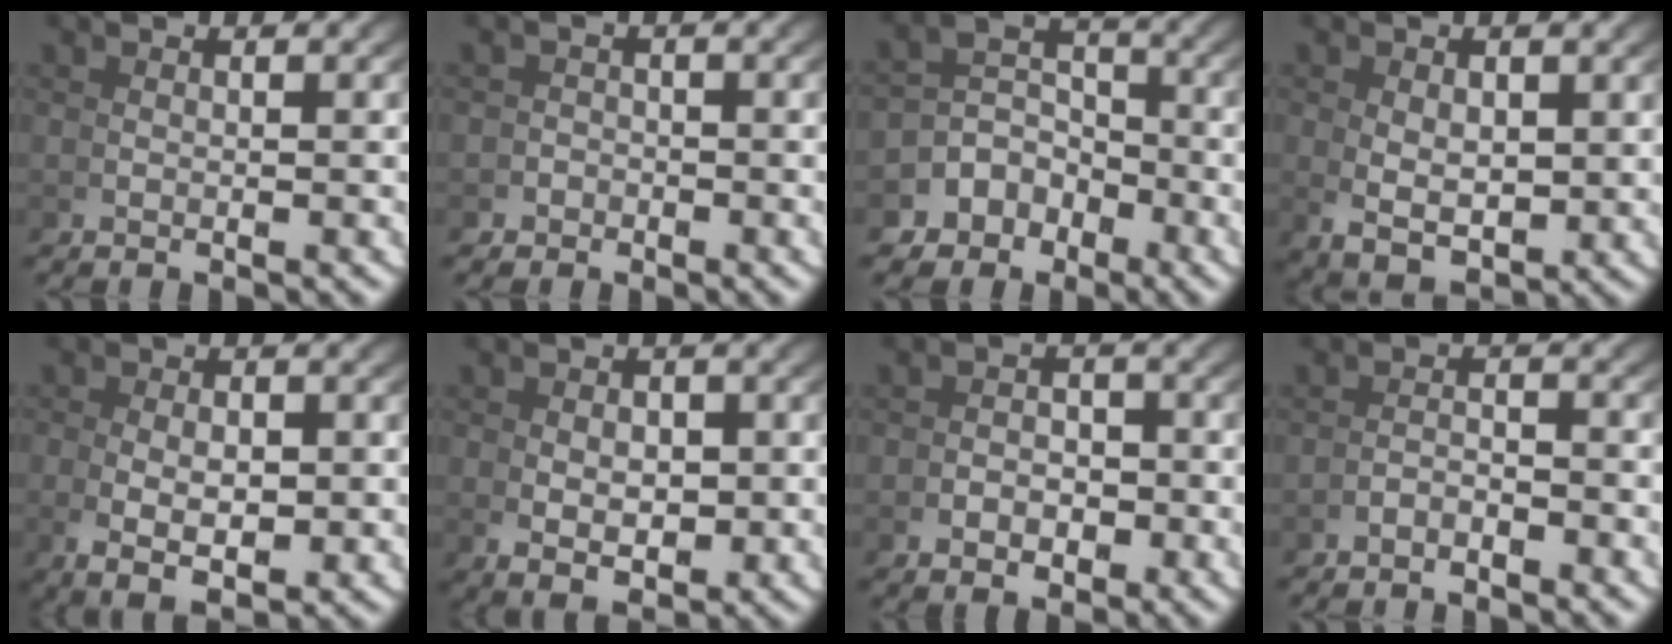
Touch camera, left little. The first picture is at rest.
{"total": 1.5, "force": [-1.3, 0.6, -0.7], "torque": [0.022, -0.005, -0.024]}
{"total": 7.0, "force": [-2.0, 6.0, 3.0], "torque": [-0.055, -0.017, -0.039]}
{"total": 4.4, "force": [-0.9, 2.7, 3.4], "torque": [-0.074, -0.036, 0.011]}
{"total": 5.2, "force": [-1.1, 2.8, 4.3], "torque": [-0.082, -0.021, -0.004]}
{"total": 3.7, "force": [-0.7, 2.1, 3.0], "torque": [-0.050, -0.024, 0.007]}
{"total": 2.1, "force": [-1.3, 1.2, 1.2], "torque": [0.005, -0.002, -0.025]}
{"total": 1.6, "force": [-1.6, -0.2, 0.3], "torque": [0.009, 0.000, -0.031]}